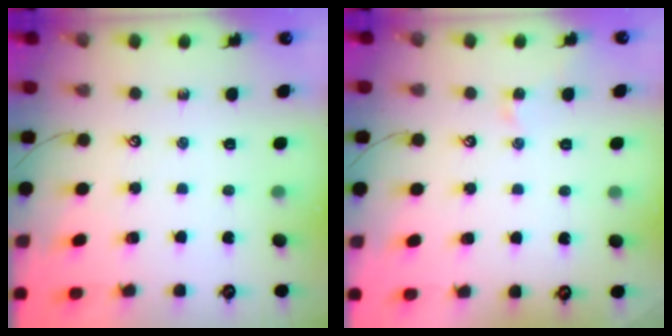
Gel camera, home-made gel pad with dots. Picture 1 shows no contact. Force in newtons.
{"total": 1.3, "press": 1.3, "slide": 0.3}